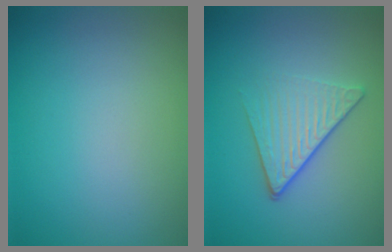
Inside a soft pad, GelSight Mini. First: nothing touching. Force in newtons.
{"total": 4.2, "press": 2.9, "slide": 3.0}